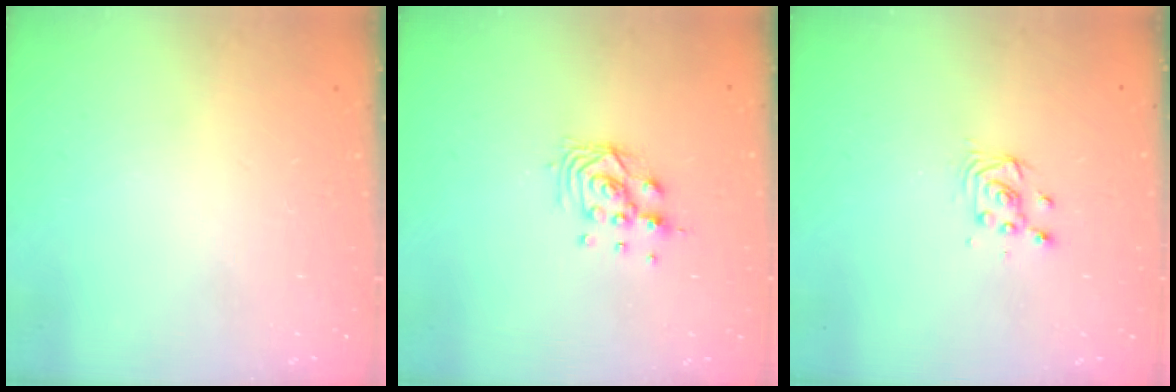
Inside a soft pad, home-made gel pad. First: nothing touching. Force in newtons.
{"total": 7.9, "press": 7.8, "slide": 0.6}
{"total": 3.4, "press": 3.4, "slide": 0.3}